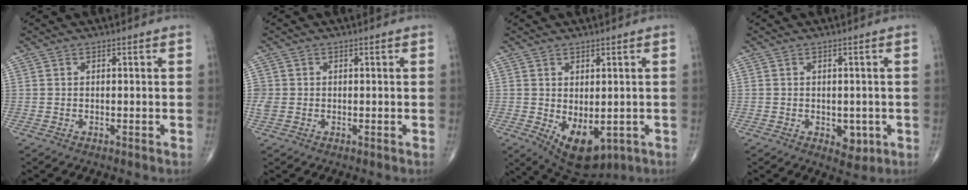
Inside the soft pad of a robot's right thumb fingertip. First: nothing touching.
{"total": 2.2, "force": [-0.1, 1.9, 1.0], "torque": [-0.025, 0.003, -0.002]}
{"total": 9.6, "force": [-2.3, 5.4, 7.6], "torque": [-0.101, -0.005, -0.011]}
{"total": 4.0, "force": [-1.0, 2.6, 2.8], "torque": [-0.017, -0.002, -0.006]}